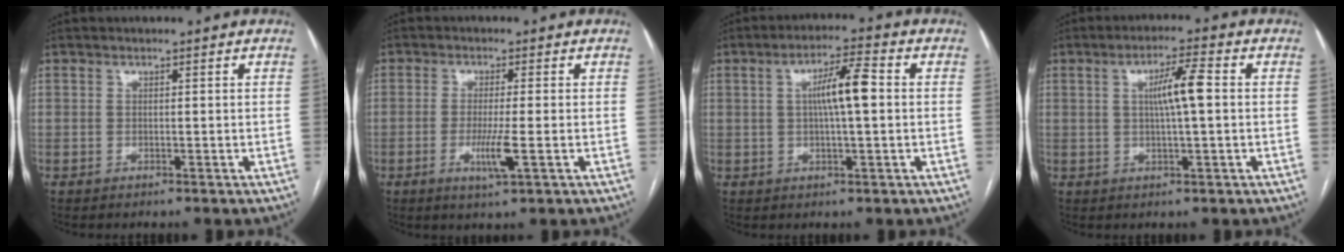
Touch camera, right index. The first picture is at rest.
{"total": 4.6, "force": [-1.4, -0.1, 4.4], "torque": [-0.089, -0.012, -0.025]}
{"total": 6.9, "force": [0.7, 0.8, 6.8], "torque": [-0.120, 0.014, 0.009]}
{"total": 5.8, "force": [0.7, 0.4, 5.7], "torque": [-0.101, 0.010, 0.012]}